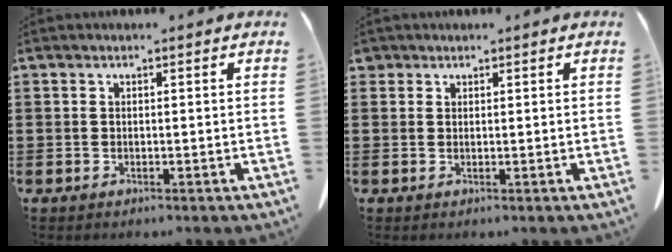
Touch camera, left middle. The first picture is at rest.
{"total": 1.2, "force": [1.0, 0.6, 0.1], "torque": [-0.007, 0.001, 0.020]}